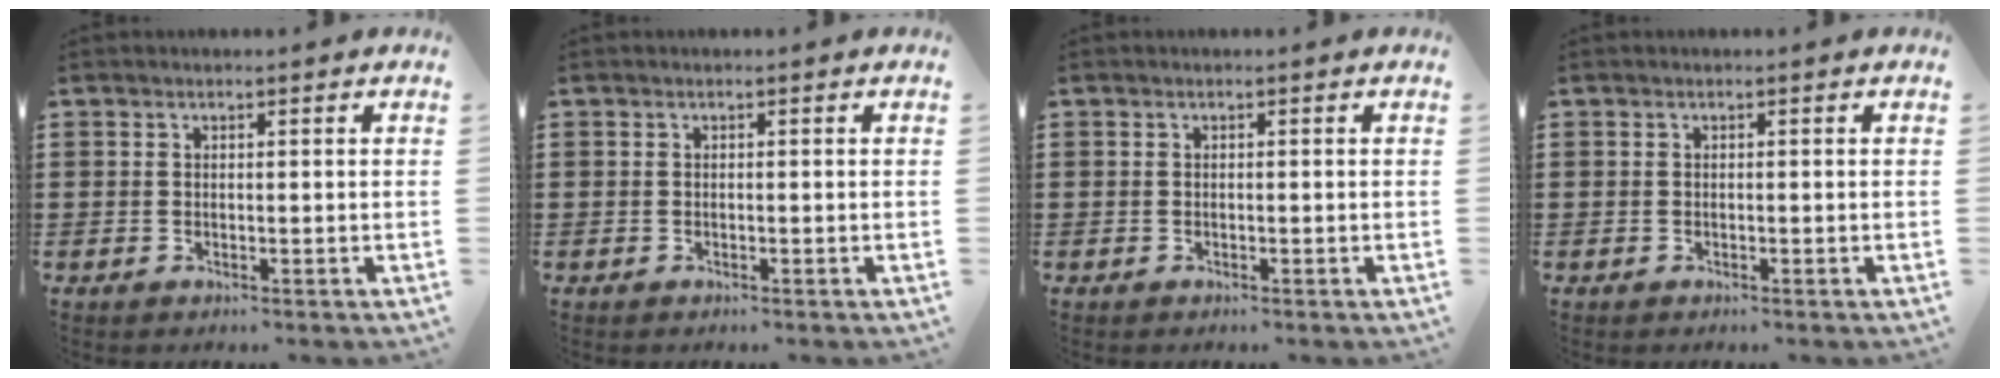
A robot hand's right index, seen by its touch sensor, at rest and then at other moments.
{"total": 0.0}
{"total": 0.0}
{"total": 0.0}